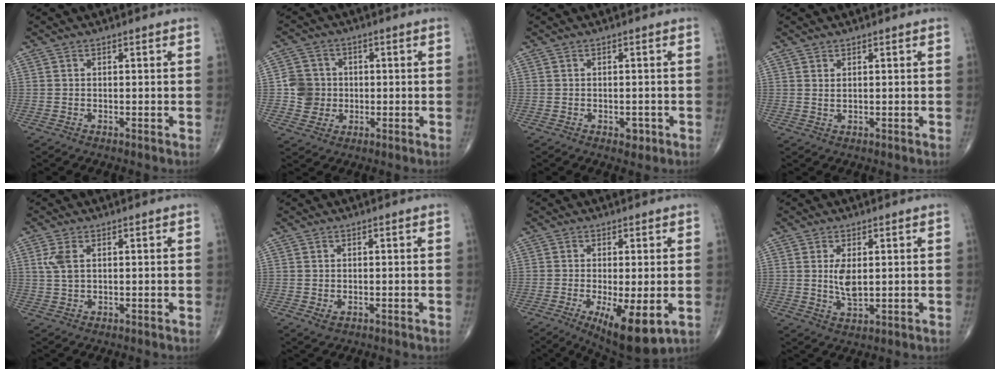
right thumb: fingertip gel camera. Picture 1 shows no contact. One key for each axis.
{"total": 6.2, "fx": -0.3, "fy": 6.0, "fz": 1.7, "tx": -0.004, "ty": 0.007, "tz": -0.008}
{"total": 1.9, "fx": -0.8, "fy": 1.2, "fz": 1.2, "tx": -0.004, "ty": 0.001, "tz": -0.008}
{"total": 1.0, "fx": 0.6, "fy": 0.4, "fz": 0.6, "tx": -0.008, "ty": -0.001, "tz": 0.012}
{"total": 3.4, "fx": 1.1, "fy": 1.8, "fz": 2.6, "tx": -0.064, "ty": 0.005, "tz": 0.024}
{"total": 1.0, "fx": -0.3, "fy": 0.6, "fz": 0.7, "tx": -0.010, "ty": -0.003, "tz": -0.002}
{"total": 10.8, "fx": -3.4, "fy": 3.3, "fz": 9.7, "tx": -0.154, "ty": -0.023, "tz": -0.045}
{"total": 4.7, "fx": 0.8, "fy": 2.3, "fz": 4.1, "tx": -0.069, "ty": -0.012, "tz": 0.021}